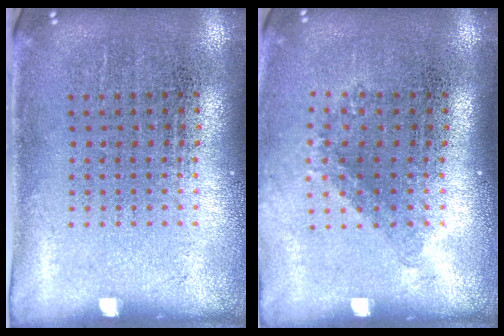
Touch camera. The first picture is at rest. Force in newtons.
{"total": 1.3, "press": 0.8, "slide": 0.9}